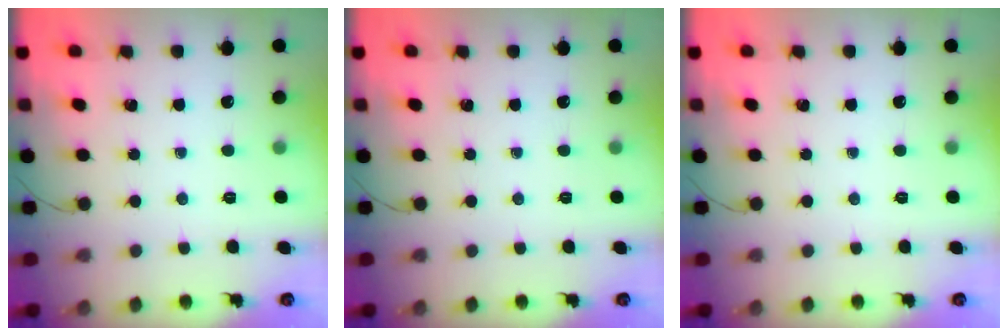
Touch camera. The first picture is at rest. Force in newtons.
{"total": 0.0}
{"total": 0.0}